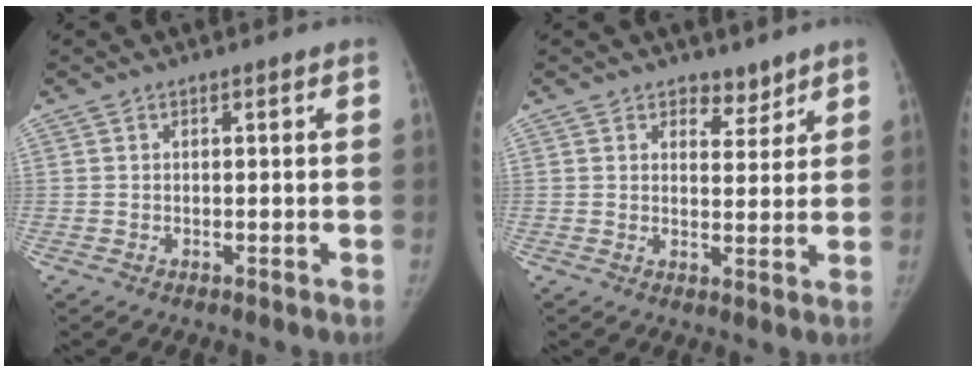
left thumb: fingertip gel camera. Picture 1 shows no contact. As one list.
[{"total": 3.8, "force": [3.0, 2.1, 1.0], "torque": [0.009, -0.022, 0.045]}]